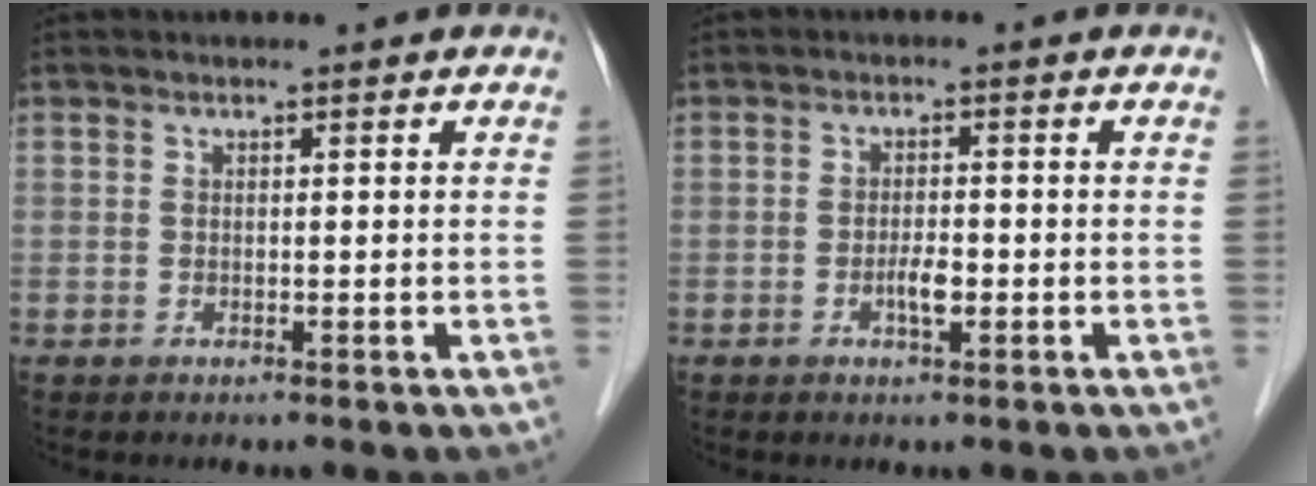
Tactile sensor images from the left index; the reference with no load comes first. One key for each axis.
{"total": 2.5, "fx": -0.9, "fy": 0.7, "fz": 2.2, "tx": -0.042, "ty": 0.002, "tz": -0.013}